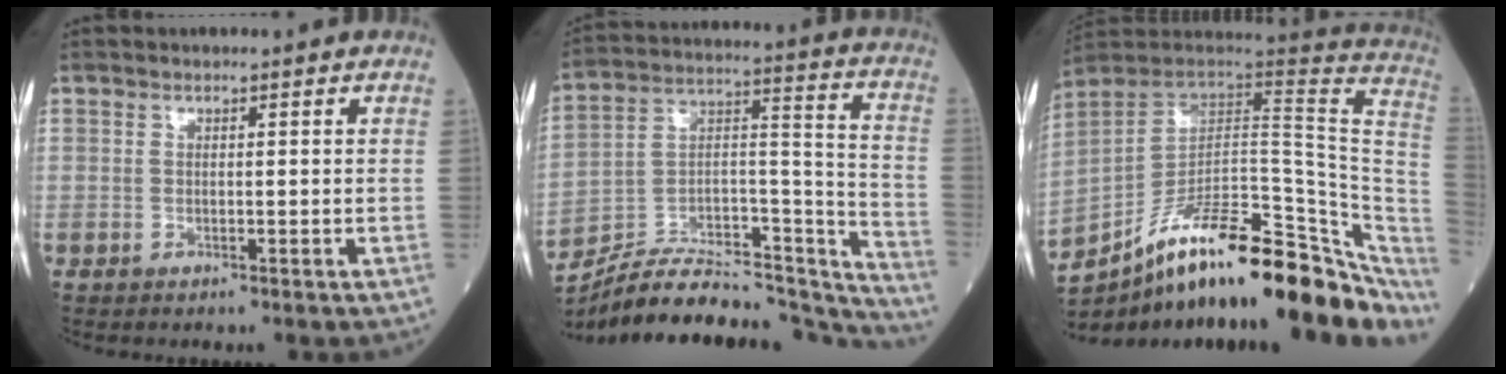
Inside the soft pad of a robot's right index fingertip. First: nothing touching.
{"total": 28.0, "force": [-26.2, 5.1, 8.5], "torque": [-0.106, 0.036, -0.391]}
{"total": 28.5, "force": [-19.6, 7.6, 19.2], "torque": [-0.213, 0.006, -0.294]}